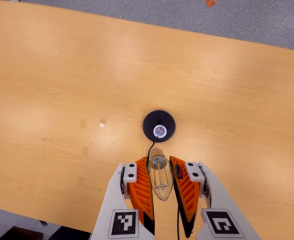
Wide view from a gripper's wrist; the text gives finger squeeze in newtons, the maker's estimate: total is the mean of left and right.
{"total": 19.8, "left": 21.8, "right": 17.9}